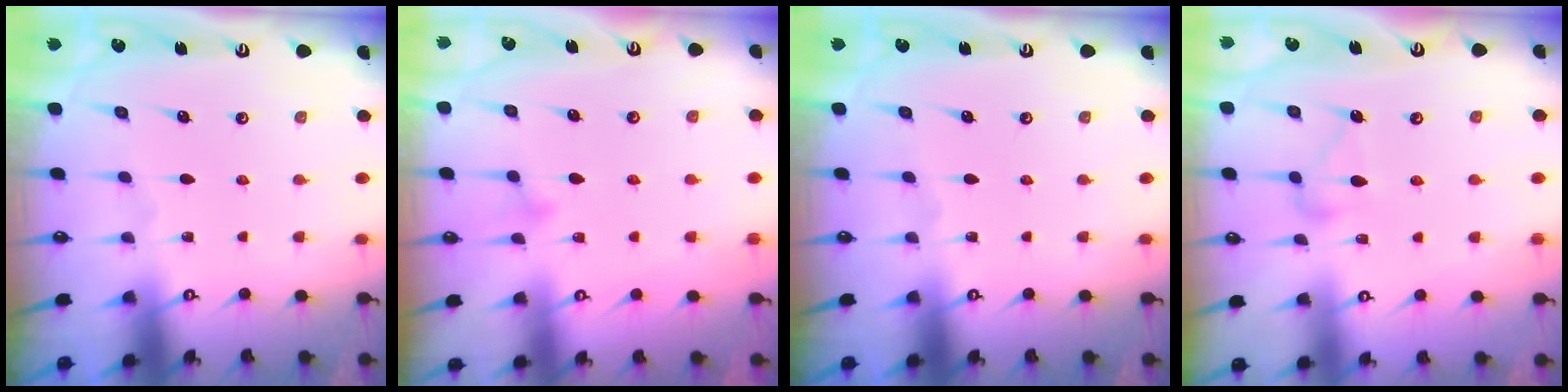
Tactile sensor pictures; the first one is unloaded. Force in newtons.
{"total": 7.1, "press": 7.1, "slide": 0.5}
{"total": 0.0}
{"total": 10.3, "press": 10.2, "slide": 0.5}